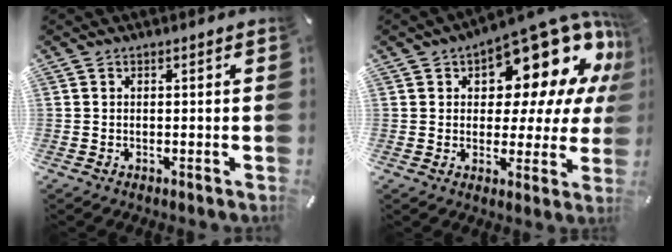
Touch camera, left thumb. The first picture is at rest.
{"total": 16.7, "force": [10.9, 8.1, 9.7], "torque": [-0.128, -0.099, 0.182]}